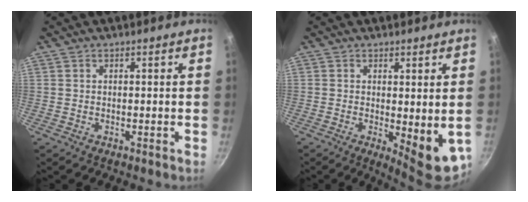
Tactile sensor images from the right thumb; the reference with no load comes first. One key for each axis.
{"total": 8.3, "fx": -0.6, "fy": 3.0, "fz": 7.7, "tx": -0.090, "ty": -0.012, "tz": 0.003}